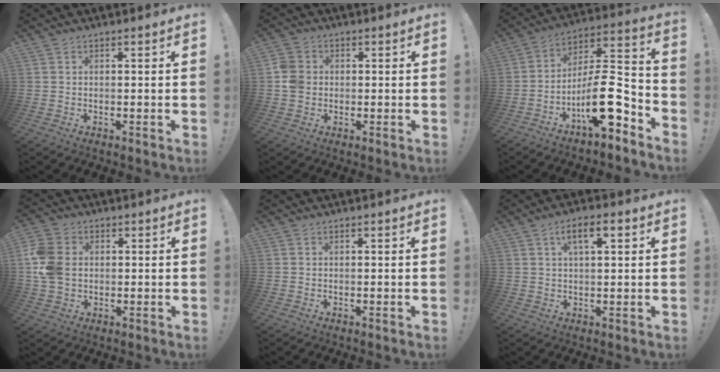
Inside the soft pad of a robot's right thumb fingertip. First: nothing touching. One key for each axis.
{"total": 5.7, "fx": -0.2, "fy": 5.1, "fz": 2.7, "tx": -0.053, "ty": 0.013, "tz": -0.002}
{"total": 16.7, "fx": -6.9, "fy": 5.7, "fz": 14.1, "tx": -0.242, "ty": 0.034, "tz": -0.110}
{"total": 10.7, "fx": 0.6, "fy": 8.3, "fz": 6.7, "tx": -0.149, "ty": 0.003, "tz": 0.013}
{"total": 0.0}
{"total": 6.2, "fx": 2.4, "fy": 2.1, "fz": 5.3, "tx": -0.084, "ty": -0.001, "tz": 0.035}